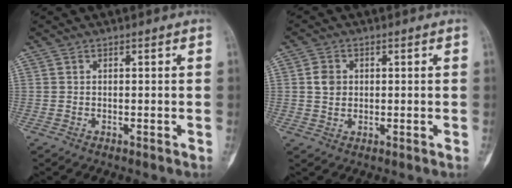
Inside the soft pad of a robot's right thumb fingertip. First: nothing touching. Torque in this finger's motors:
{"motor_torque": [-0.16, 0.48, 0.39, -0.01, -0.08]}